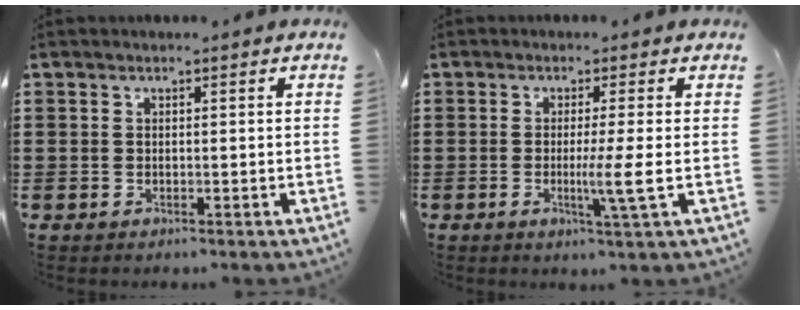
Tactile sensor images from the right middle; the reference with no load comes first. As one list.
[{"total": 4.9, "force": [-0.8, -0.7, 4.7], "torque": [-0.082, -0.015, -0.016]}]